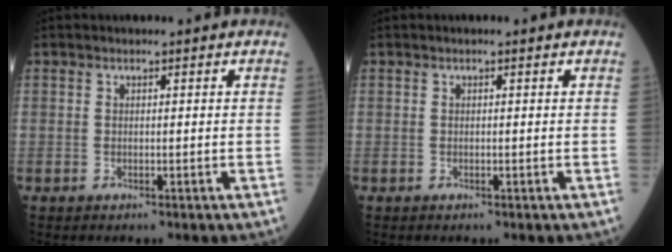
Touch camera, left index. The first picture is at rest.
{"total": 0.0}